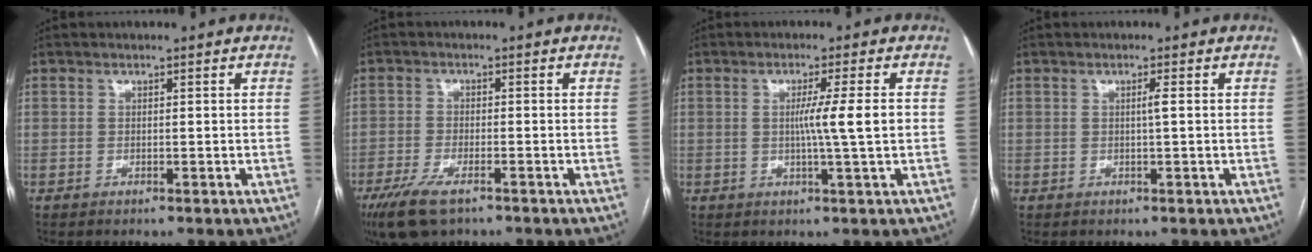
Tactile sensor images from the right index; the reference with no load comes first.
{"total": 6.9, "force": [-4.5, 2.2, 4.7], "torque": [-0.093, -0.014, -0.077]}
{"total": 5.1, "force": [0.0, -1.2, 5.0], "torque": [-0.084, -0.007, 0.000]}
{"total": 1.0, "force": [0.1, -0.3, 1.0], "torque": [-0.016, 0.001, 0.000]}